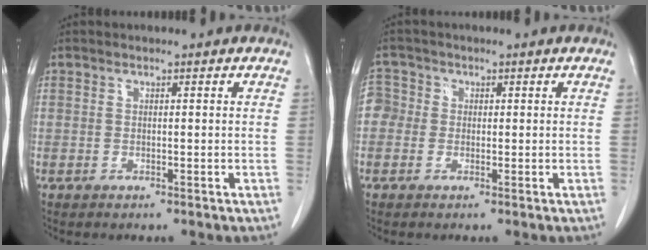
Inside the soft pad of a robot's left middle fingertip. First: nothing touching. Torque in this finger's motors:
{"motor_torque": [0.12, -0.05, -0.11, -0.03]}